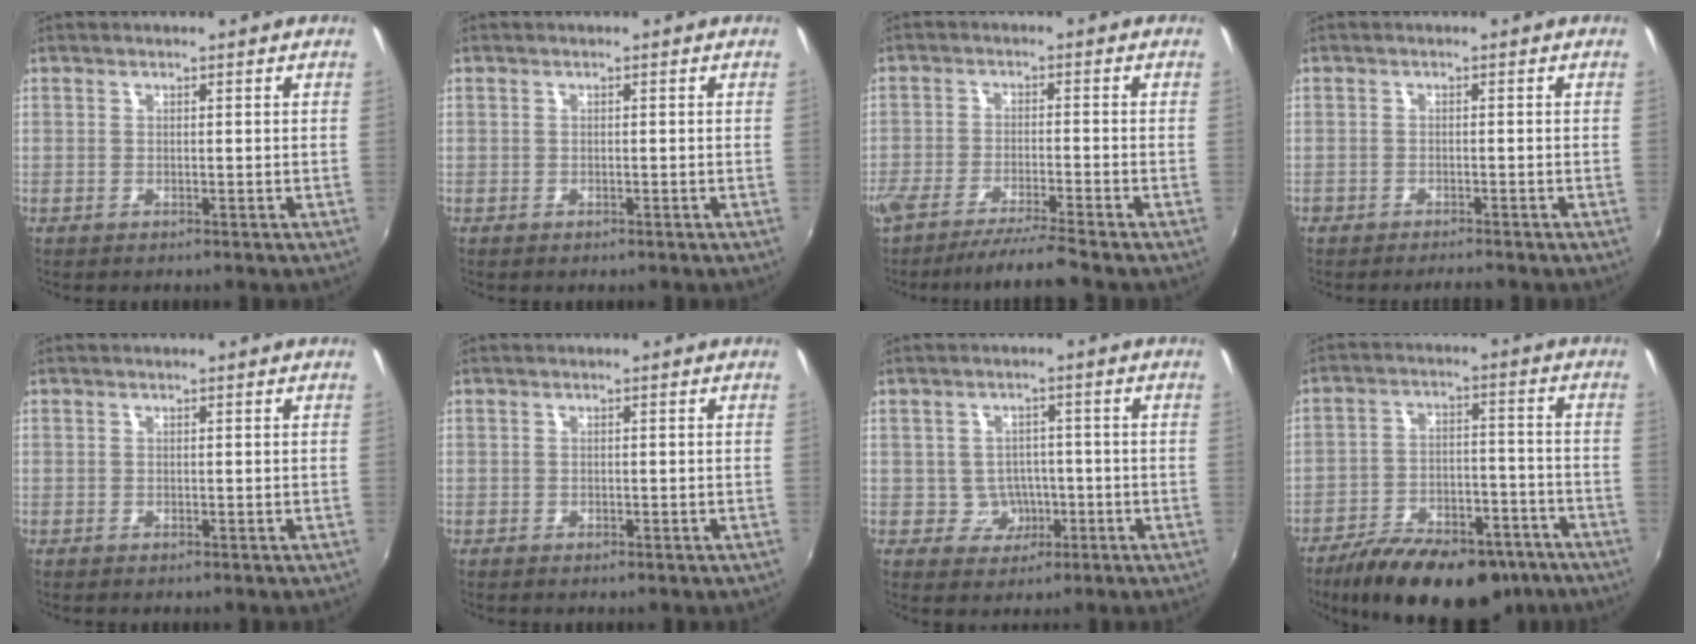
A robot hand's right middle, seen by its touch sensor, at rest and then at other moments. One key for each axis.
{"total": 0.6, "fx": -0.5, "fy": 0.4, "fz": 0.1, "tx": -0.004, "ty": -0.004, "tz": -0.009}
{"total": 8.3, "fx": -7.4, "fy": -1.1, "fz": 3.8, "tx": -0.081, "ty": -0.018, "tz": -0.124}
{"total": 2.4, "fx": -2.3, "fy": 0.4, "fz": 0.7, "tx": -0.029, "ty": -0.009, "tz": -0.041}
{"total": 0.0}
{"total": 1.2, "fx": -0.8, "fy": 0.8, "fz": 0.5, "tx": -0.010, "ty": -0.007, "tz": -0.013}
{"total": 4.8, "fx": -1.3, "fy": 4.5, "fz": 0.8, "tx": -0.025, "ty": 0.013, "tz": -0.007}
{"total": 21.8, "fx": -16.2, "fy": 9.1, "fz": 11.3, "tx": -0.206, "ty": -0.012, "tz": -0.228}